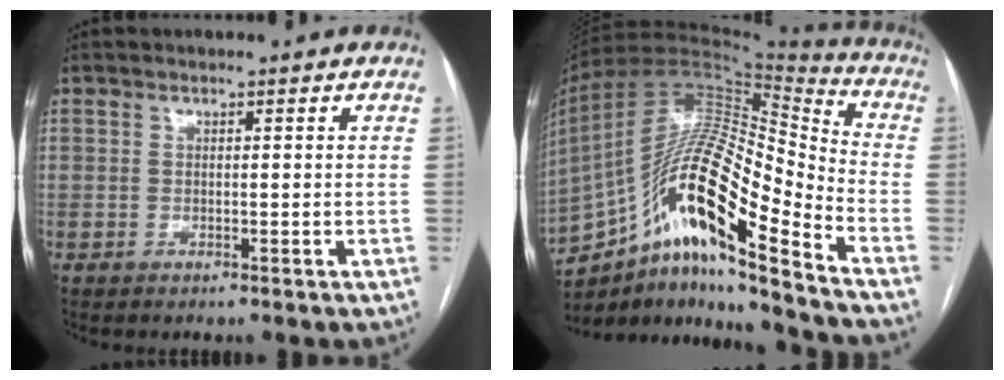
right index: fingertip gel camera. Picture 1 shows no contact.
{"total": 21.7, "force": [-12.3, 3.0, 17.6], "torque": [-0.331, 0.015, -0.216]}